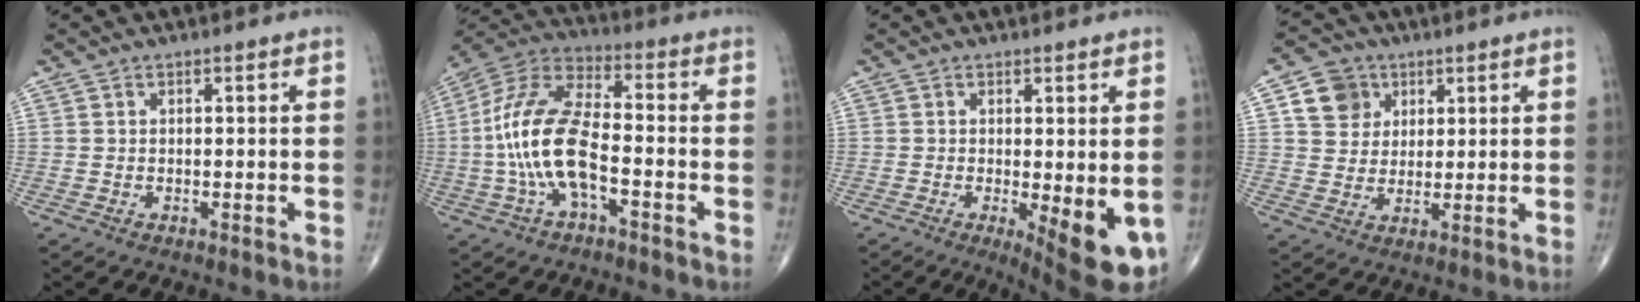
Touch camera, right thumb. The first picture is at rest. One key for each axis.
{"total": 15.4, "fx": -3.3, "fy": 6.5, "fz": 13.5, "tx": -0.287, "ty": 0.043, "tz": -0.066}
{"total": 9.8, "fx": -2.5, "fy": 2.8, "fz": 9.1, "tx": -0.114, "ty": -0.022, "tz": -0.028}
{"total": 7.6, "fx": 3.0, "fy": 6.5, "fz": 2.4, "tx": -0.012, "ty": -0.006, "tz": 0.052}